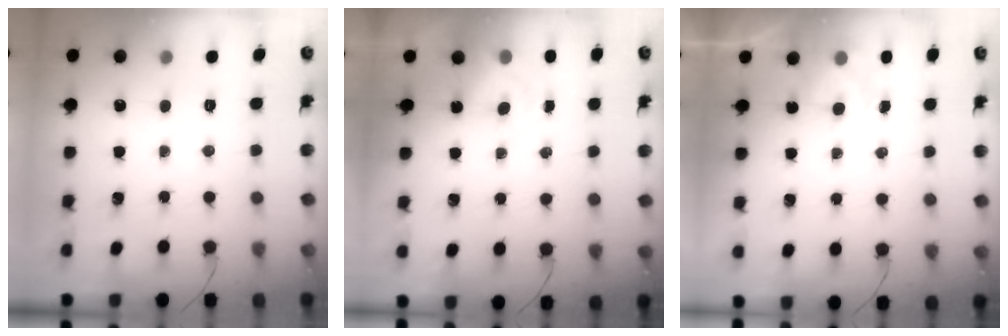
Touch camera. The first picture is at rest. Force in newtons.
{"total": 4.6, "press": 4.4, "slide": 1.1}
{"total": 2.5, "press": 2.1, "slide": 1.4}